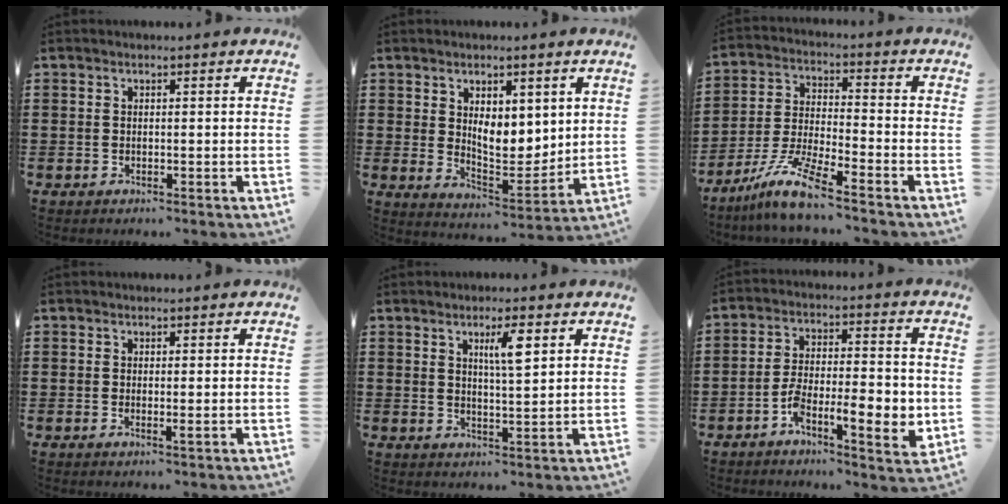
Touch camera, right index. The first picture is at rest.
{"total": 6.4, "force": [3.3, 3.7, 4.0], "torque": [-0.069, -0.020, 0.054]}
{"total": 9.2, "force": [-7.3, 0.4, 5.6], "torque": [-0.134, -0.008, -0.149]}
{"total": 0.9, "force": [-0.1, 0.0, 0.9], "torque": [-0.018, -0.005, 0.000]}
{"total": 4.5, "force": [2.0, 0.8, 4.0], "torque": [-0.068, 0.000, 0.028]}
{"total": 10.0, "force": [-3.7, 3.5, 8.6], "torque": [-0.136, 0.001, -0.066]}